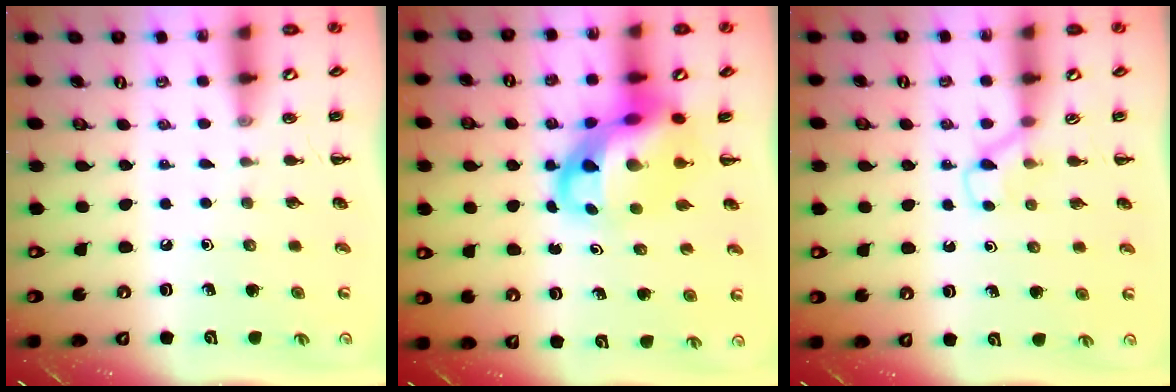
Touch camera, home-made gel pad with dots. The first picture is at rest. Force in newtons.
{"total": 10.7, "press": 10.3, "slide": 2.8}
{"total": 3.5, "press": 3.3, "slide": 1.2}